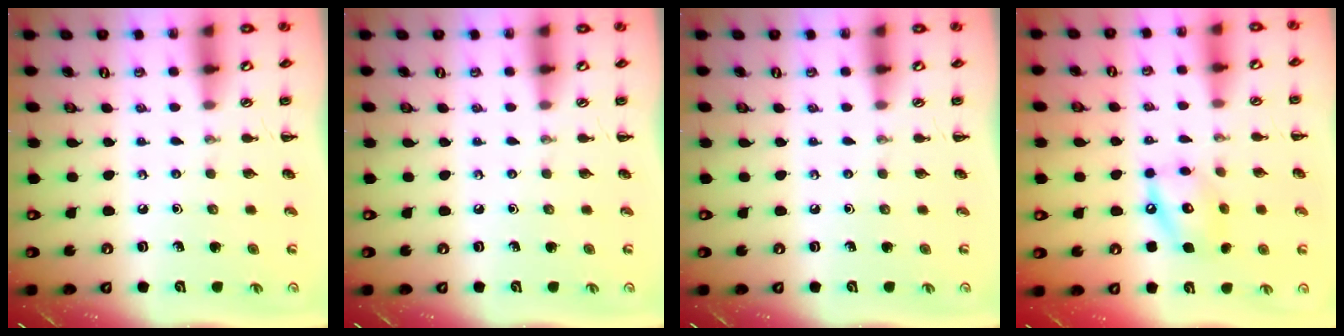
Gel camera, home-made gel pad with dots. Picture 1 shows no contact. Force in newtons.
{"total": 0.0}
{"total": 0.0}
{"total": 11.5, "press": 11.3, "slide": 2.0}